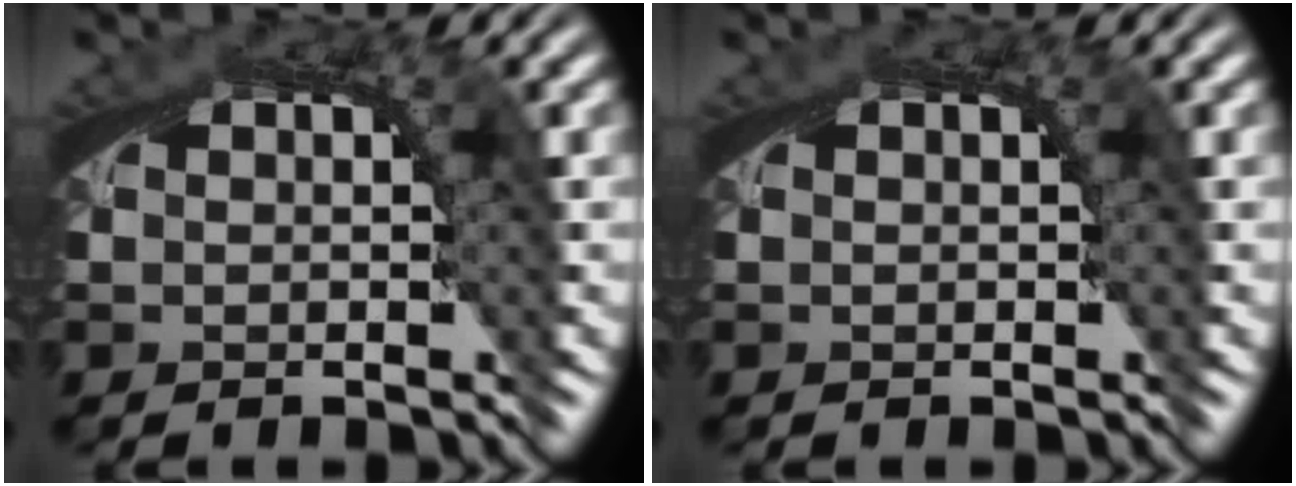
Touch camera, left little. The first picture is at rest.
{"total": 0.0}